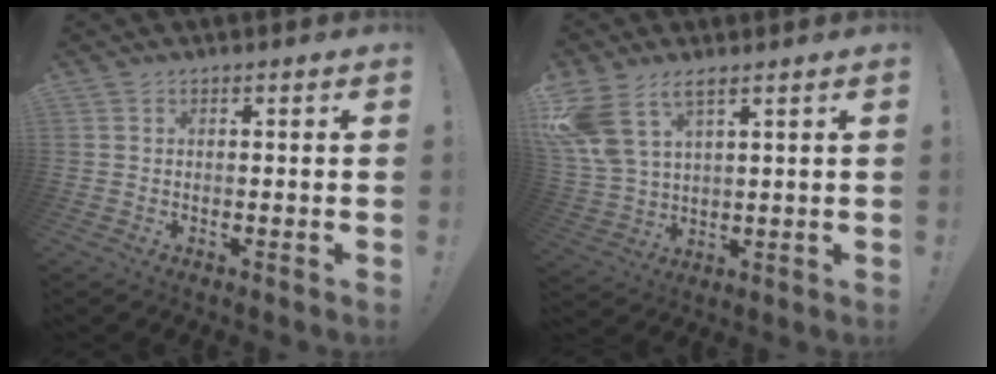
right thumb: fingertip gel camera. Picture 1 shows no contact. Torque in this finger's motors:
{"motor_torque": [0.46, 0.83, 1.34, 0.68, 0.46]}